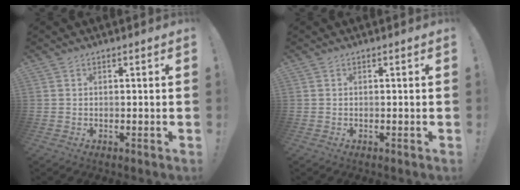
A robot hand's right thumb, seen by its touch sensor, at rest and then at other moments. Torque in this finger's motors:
{"motor_torque": [0.00, 0.00, 0.00, 0.00, 0.00]}